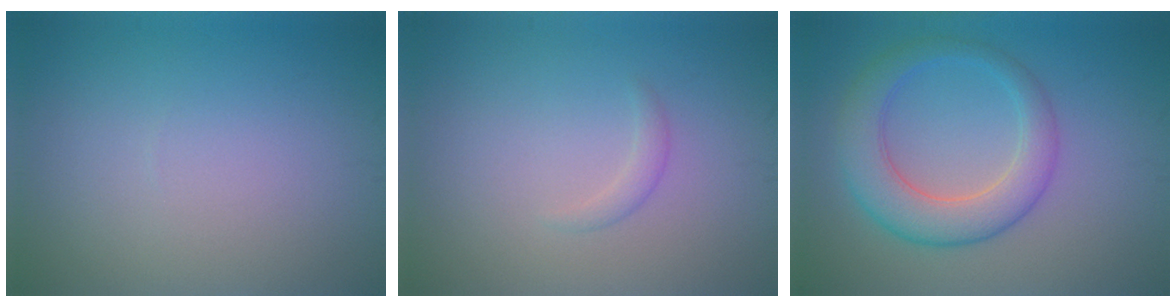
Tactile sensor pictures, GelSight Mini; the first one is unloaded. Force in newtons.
{"total": 0.9, "press": 0.9, "slide": 0.0}
{"total": 5.6, "press": 5.6, "slide": 0.1}